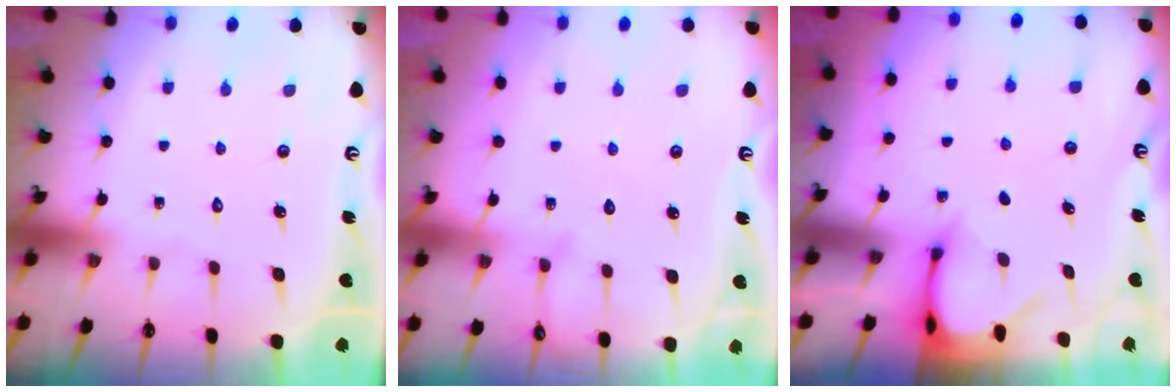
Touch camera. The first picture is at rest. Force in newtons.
{"total": 5.0, "press": 4.9, "slide": 0.5}
{"total": 3.3, "press": 3.3, "slide": 0.3}